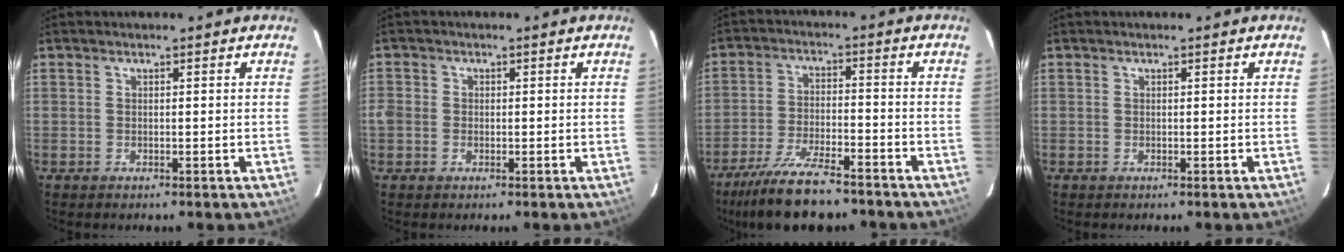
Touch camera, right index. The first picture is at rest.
{"total": 2.6, "force": [-0.9, 2.3, 0.9], "torque": [-0.017, 0.000, -0.021]}
{"total": 14.4, "force": [-11.9, 3.6, 7.4], "torque": [-0.164, -0.020, -0.202]}
{"total": 0.0}